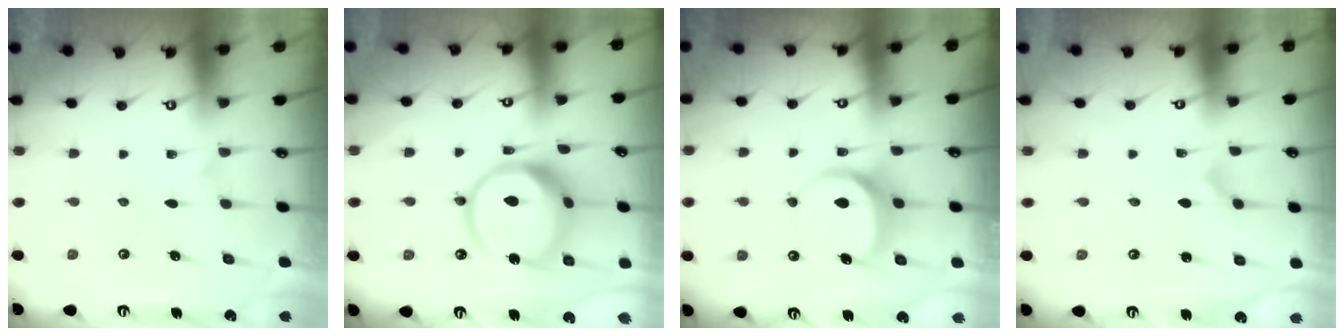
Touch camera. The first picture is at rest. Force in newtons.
{"total": 16.2, "press": 16.0, "slide": 1.9}
{"total": 7.0, "press": 7.0, "slide": 0.6}
{"total": 1.6, "press": 1.6, "slide": 0.2}